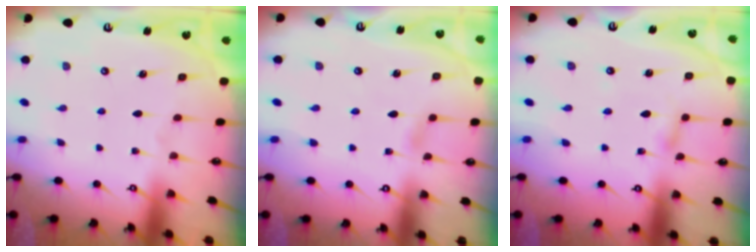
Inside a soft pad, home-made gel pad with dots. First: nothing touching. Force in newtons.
{"total": 2.7, "press": 2.7, "slide": 0.3}
{"total": 2.7, "press": 2.7, "slide": 0.2}